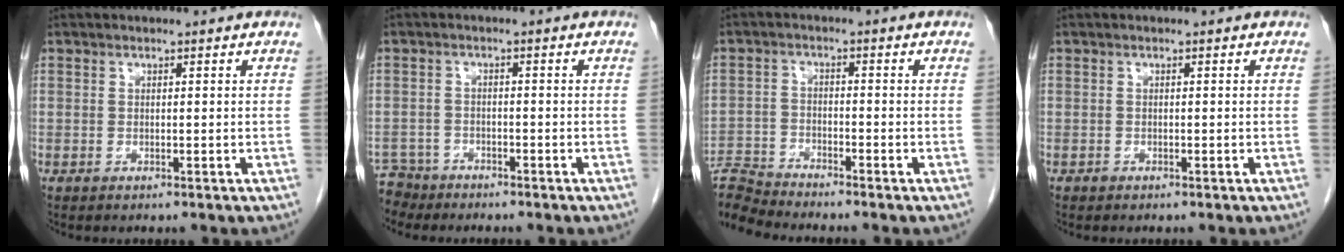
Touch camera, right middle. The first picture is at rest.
{"total": 4.1, "force": [-3.7, 1.5, -0.8], "torque": [0.016, -0.004, -0.071]}
{"total": 6.4, "force": [-6.3, -1.2, -0.2], "torque": [-0.003, -0.001, -0.122]}
{"total": 0.0}